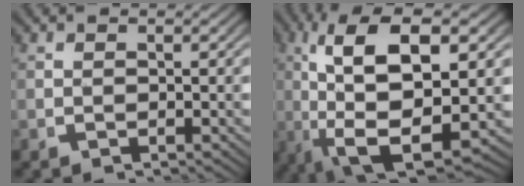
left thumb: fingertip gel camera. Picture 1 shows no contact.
{"total": 12.3, "force": [-0.7, 6.0, 10.8], "torque": [-0.234, -0.039, 0.016]}